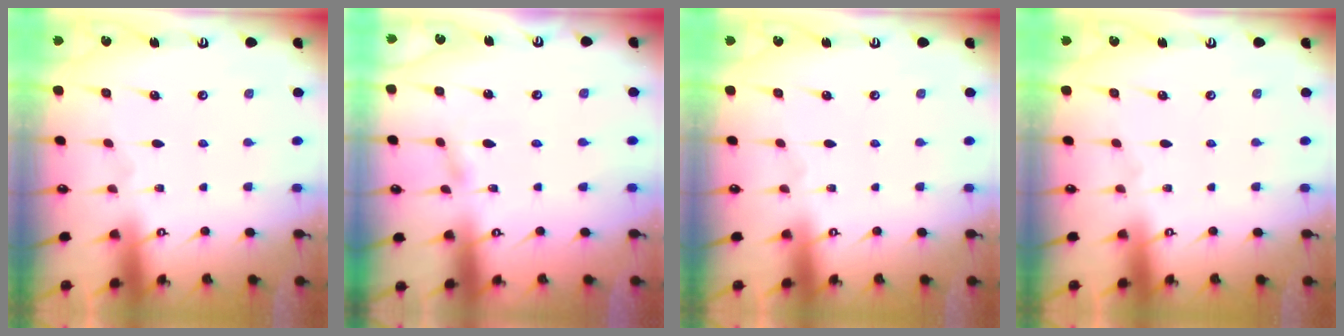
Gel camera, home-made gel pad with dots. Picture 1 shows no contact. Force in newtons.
{"total": 3.3, "press": 3.3, "slide": 0.4}
{"total": 0.0}
{"total": 0.0}